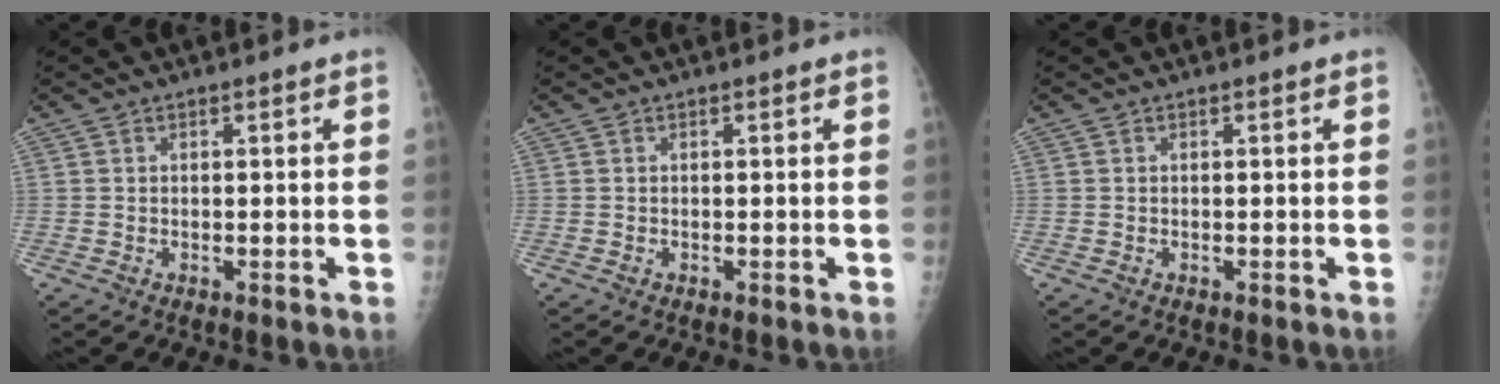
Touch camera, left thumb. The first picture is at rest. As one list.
[{"total": 0.0}, {"total": 0.0}]